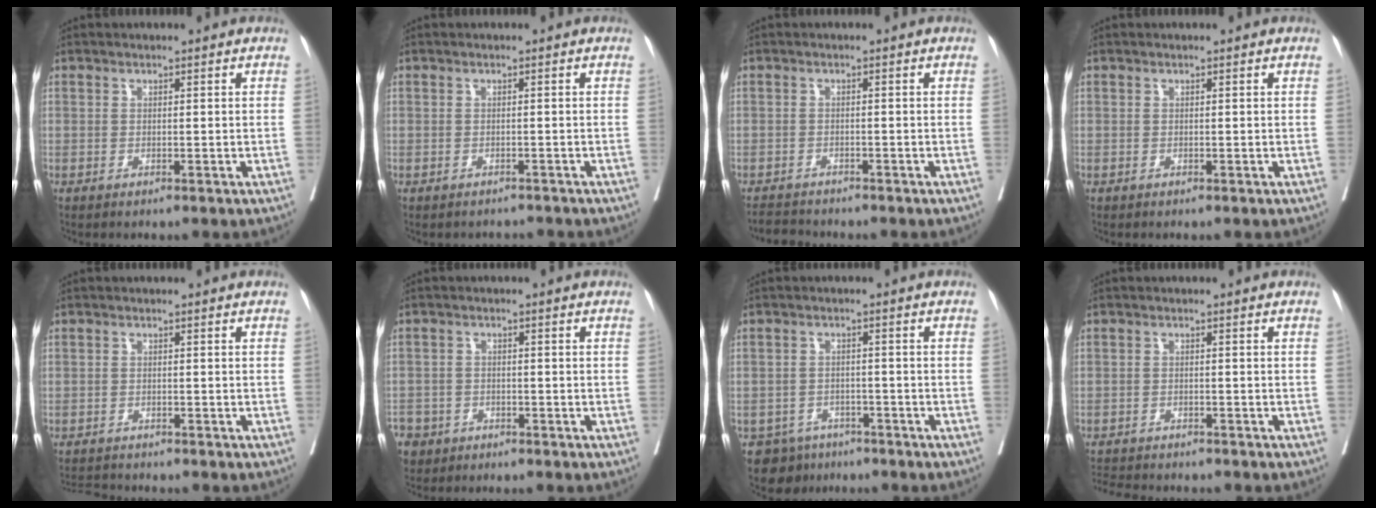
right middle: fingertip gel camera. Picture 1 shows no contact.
{"total": 1.5, "force": [-1.4, 0.6, -0.2], "torque": [0.004, -0.001, -0.021]}
{"total": 2.8, "force": [-2.8, 0.3, -0.1], "torque": [0.002, -0.012, -0.049]}
{"total": 0.0}
{"total": 2.2, "force": [-2.2, 0.0, -0.3], "torque": [0.008, -0.013, -0.039]}
{"total": 6.1, "force": [-4.0, 4.5, 0.9], "torque": [-0.033, 0.000, -0.069]}
{"total": 4.7, "force": [-3.4, 3.2, 0.0], "torque": [0.009, 0.008, -0.050]}
{"total": 6.1, "force": [-5.7, 1.0, 1.7], "torque": [-0.023, -0.008, -0.089]}